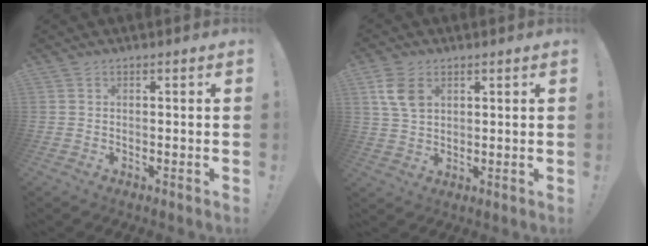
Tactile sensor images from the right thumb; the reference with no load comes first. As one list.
[{"total": 7.8, "force": [3.0, 5.2, 4.9], "torque": [-0.092, -0.007, 0.057]}]